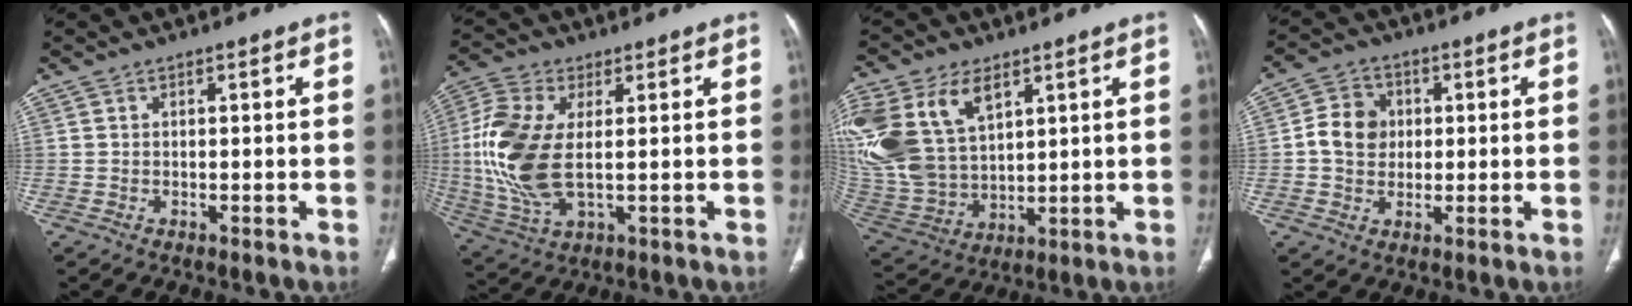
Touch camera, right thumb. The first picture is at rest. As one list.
[{"total": 14.8, "force": [0.9, 7.5, 12.8], "torque": [-0.297, -0.002, 0.023]}, {"total": 23.1, "force": [9.5, 14.4, 15.3], "torque": [-0.355, -0.001, 0.198]}, {"total": 7.4, "force": [0.5, 6.4, 3.8], "torque": [-0.048, 0.009, 0.003]}]